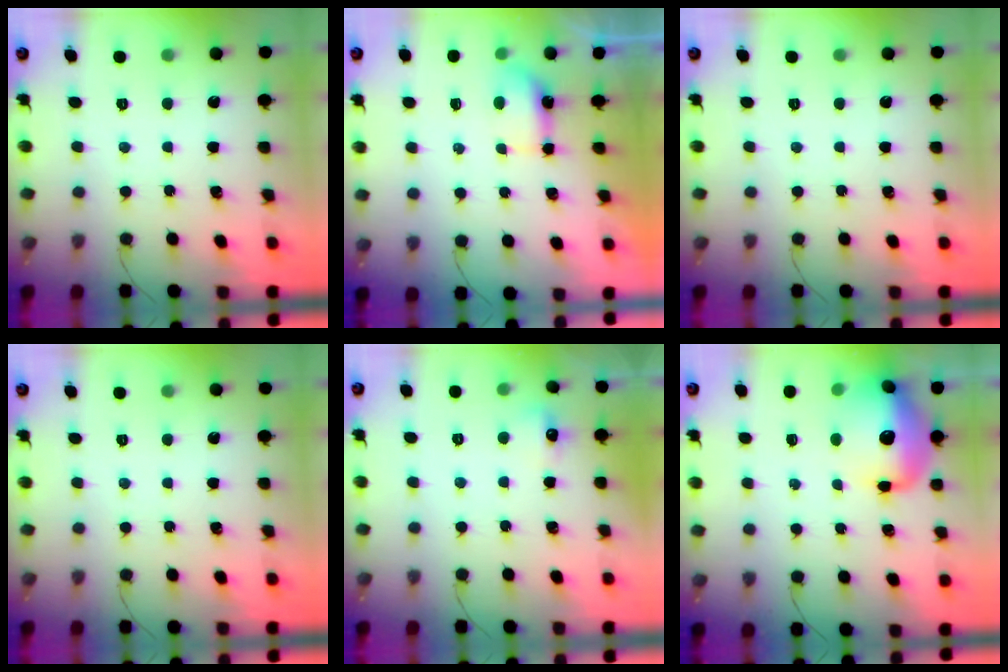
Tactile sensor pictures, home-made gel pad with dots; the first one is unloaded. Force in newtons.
{"total": 4.9, "press": 4.8, "slide": 0.7}
{"total": 0.0}
{"total": 0.0}
{"total": 5.6, "press": 5.4, "slide": 1.6}
{"total": 15.5, "press": 15.1, "slide": 3.7}